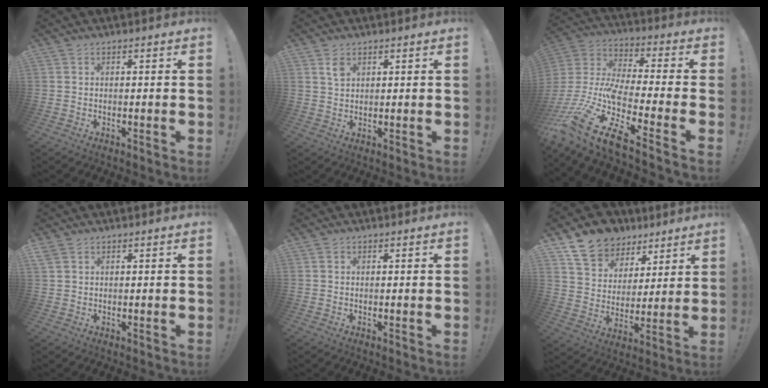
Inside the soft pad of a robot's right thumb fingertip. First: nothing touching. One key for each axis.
{"total": 3.0, "fx": 1.6, "fy": 1.7, "fz": 1.8, "tx": -0.022, "ty": -0.008, "tz": 0.027}
{"total": 14.2, "fx": -8.9, "fy": 4.2, "fz": 10.2, "tx": -0.211, "ty": 0.010, "tz": -0.155}
{"total": 1.7, "fx": 1.1, "fy": 1.0, "fz": 0.9, "tx": -0.018, "ty": 0.001, "tz": 0.020}
{"total": 0.5, "fx": 0.2, "fy": 0.4, "fz": 0.2, "tx": -0.003, "ty": 0.002, "tz": 0.004}
{"total": 12.2, "fx": 8.2, "fy": 8.4, "fz": 3.3, "tx": -0.060, "ty": -0.052, "tz": 0.159}